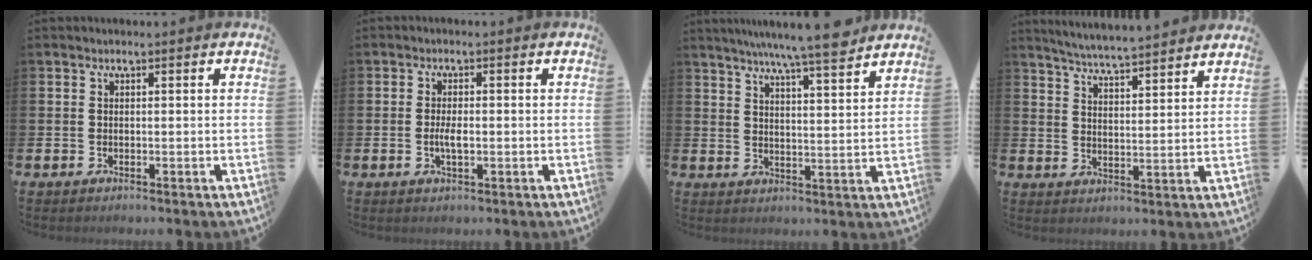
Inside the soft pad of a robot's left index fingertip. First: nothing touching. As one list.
[{"total": 2.3, "force": [-0.3, 0.9, 2.1], "torque": [-0.034, -0.002, -0.007]}, {"total": 8.0, "force": [7.4, -0.1, 3.0], "torque": [-0.059, -0.042, 0.127]}, {"total": 5.5, "force": [5.4, -0.5, 0.7], "torque": [-0.039, -0.037, 0.095]}]